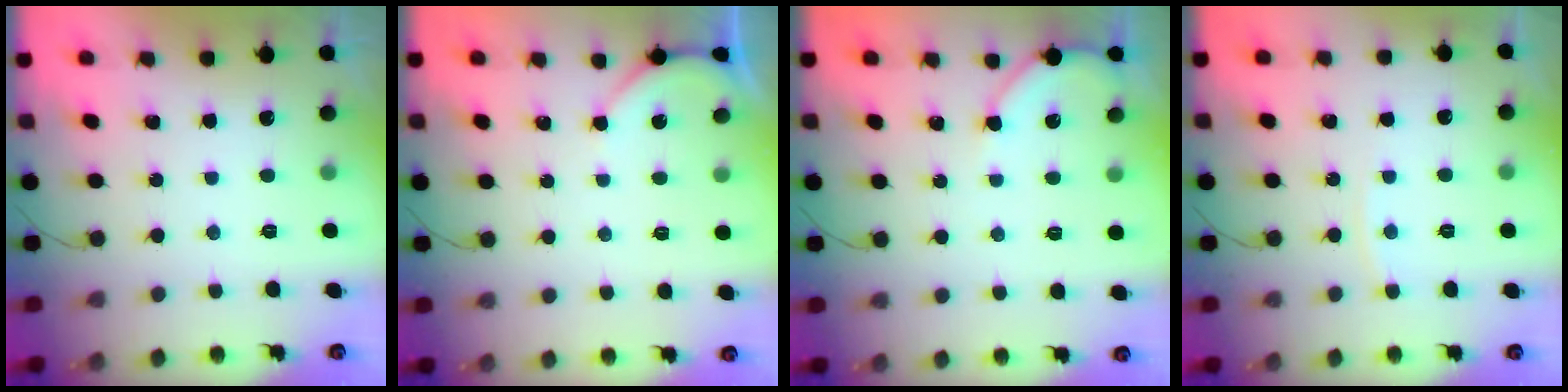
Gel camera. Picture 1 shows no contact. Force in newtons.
{"total": 2.7, "press": 2.6, "slide": 0.6}
{"total": 5.1, "press": 5.0, "slide": 0.9}
{"total": 4.3, "press": 4.3, "slide": 0.6}